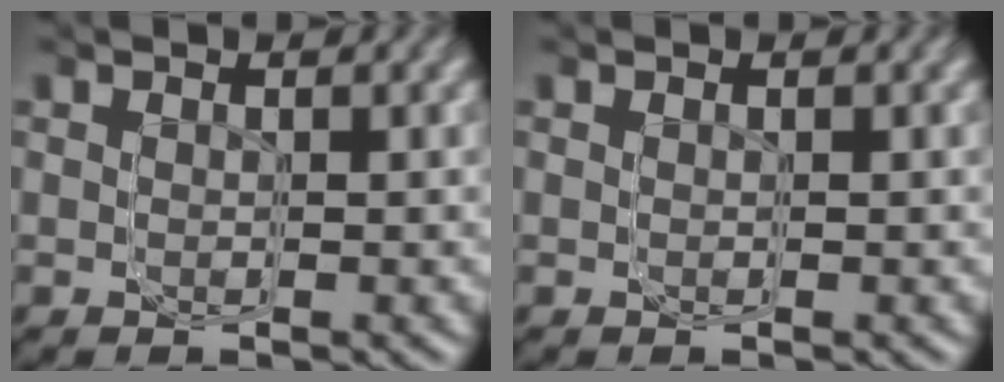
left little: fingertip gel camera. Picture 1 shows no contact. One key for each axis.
{"total": 0.0}